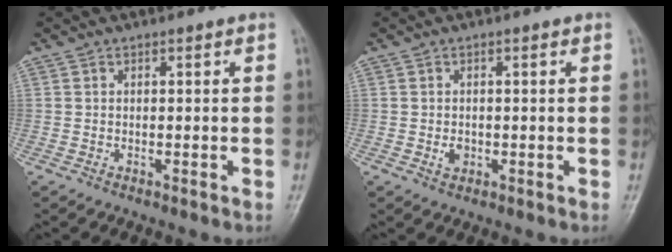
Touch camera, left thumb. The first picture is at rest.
{"total": 1.7, "force": [-0.3, 1.4, 1.0], "torque": [-0.012, 0.001, -0.003]}